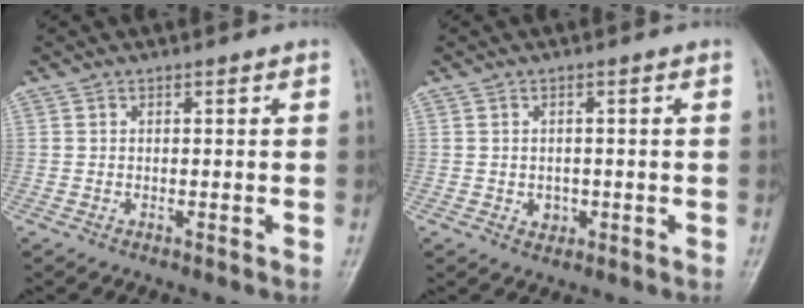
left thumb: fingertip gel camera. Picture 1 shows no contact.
{"total": 2.0, "force": [-0.4, 1.7, 0.9], "torque": [-0.005, 0.002, -0.001]}